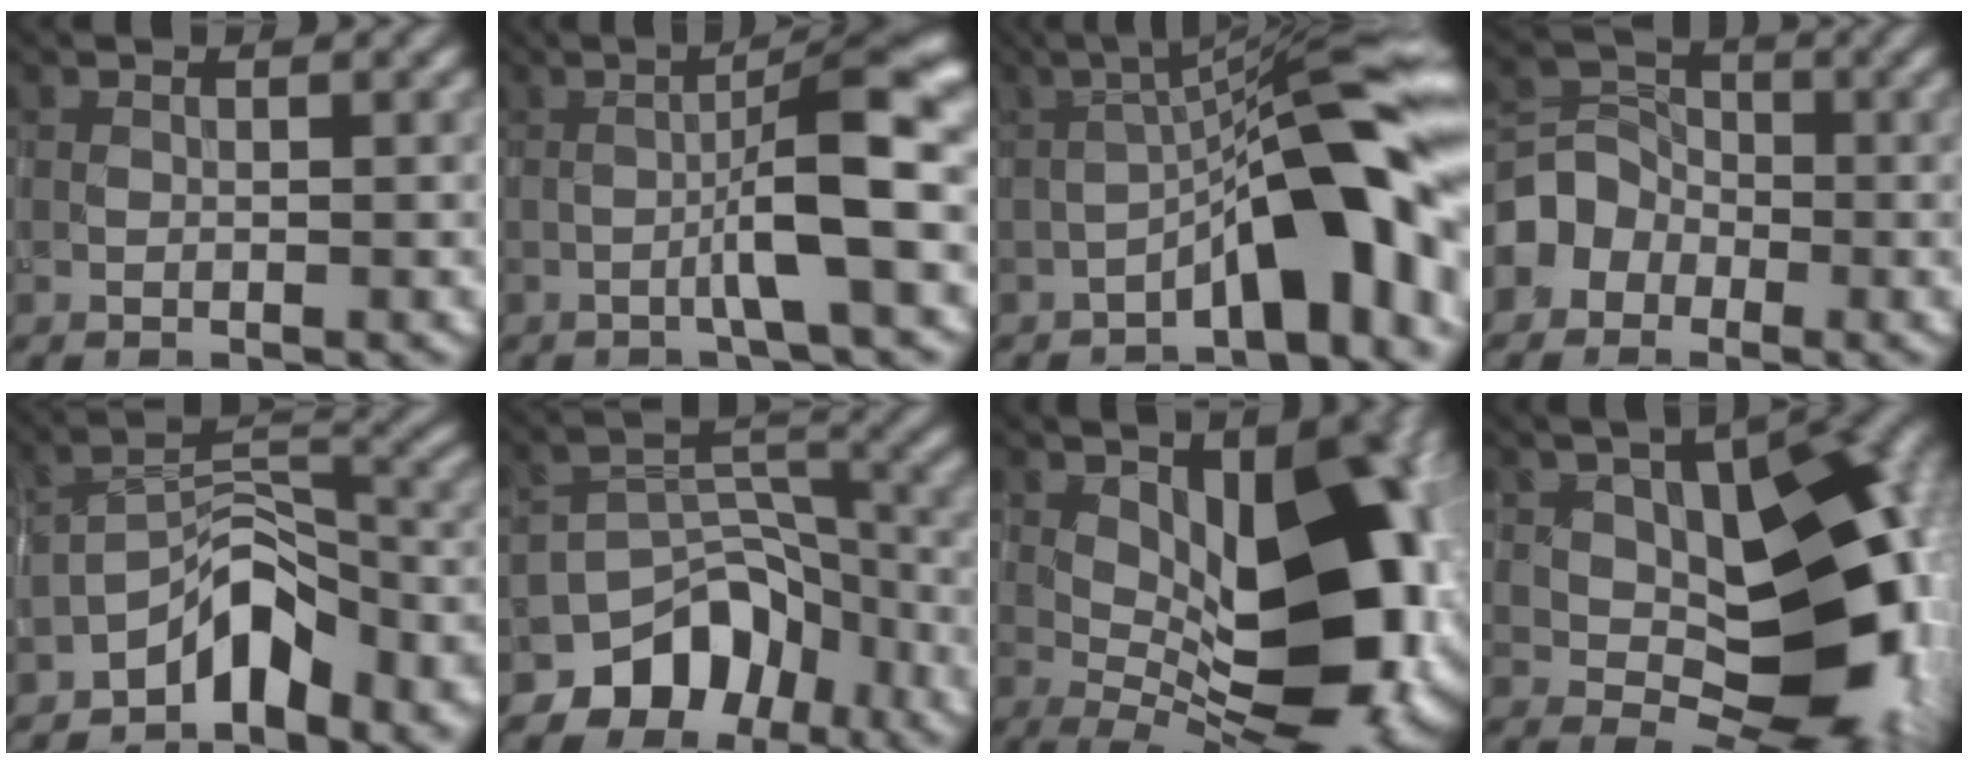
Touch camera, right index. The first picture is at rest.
{"total": 6.6, "force": [-1.2, 0.6, 6.5], "torque": [-0.107, 0.022, -0.025]}
{"total": 9.7, "force": [-3.7, 2.1, 8.7], "torque": [-0.117, 0.033, -0.064]}
{"total": 3.5, "force": [-1.8, 2.9, 0.8], "torque": [-0.011, 0.011, -0.045]}
{"total": 8.4, "force": [-5.8, 3.8, 4.8], "torque": [-0.042, 0.004, -0.103]}
{"total": 7.5, "force": [-5.0, 5.0, 2.7], "torque": [-0.015, -0.003, -0.082]}
{"total": 15.1, "force": [1.3, 7.5, 13.0], "torque": [-0.155, 0.004, 0.019]}
{"total": 15.4, "force": [0.6, 9.1, 12.4], "torque": [-0.154, 0.008, 0.009]}